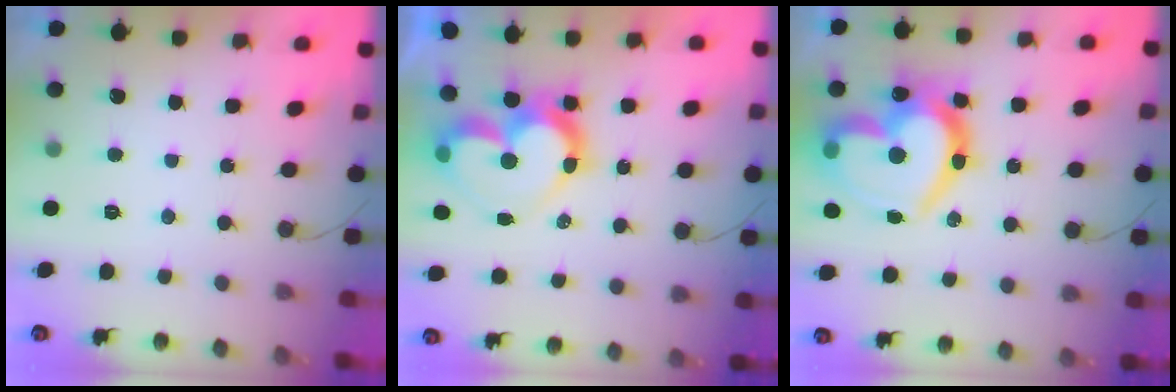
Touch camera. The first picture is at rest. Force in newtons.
{"total": 11.7, "press": 11.7, "slide": 0.9}
{"total": 27.4, "press": 27.4, "slide": 2.2}